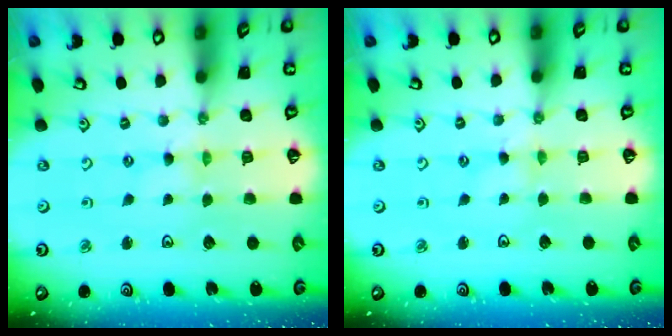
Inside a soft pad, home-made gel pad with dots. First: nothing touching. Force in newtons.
{"total": 0.0}